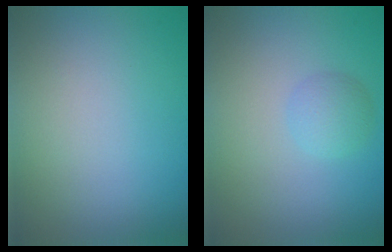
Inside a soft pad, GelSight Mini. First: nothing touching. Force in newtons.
{"total": 1.9, "press": 1.9, "slide": 0.0}